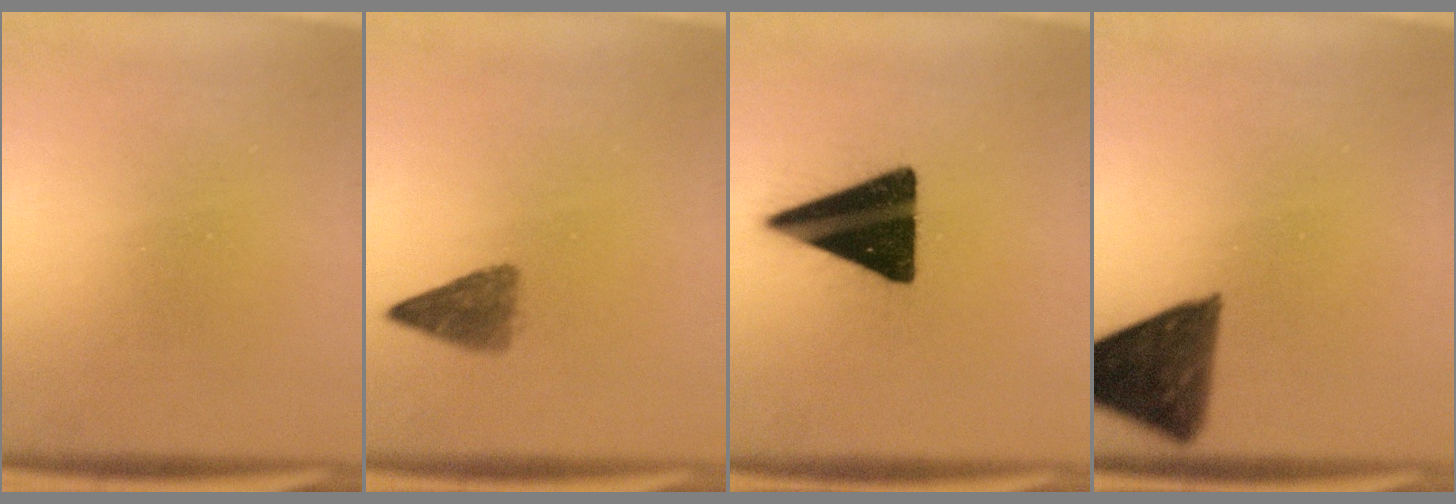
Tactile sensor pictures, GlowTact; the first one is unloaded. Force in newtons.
{"total": 2.7}
{"total": 18.8}
{"total": 9.4}